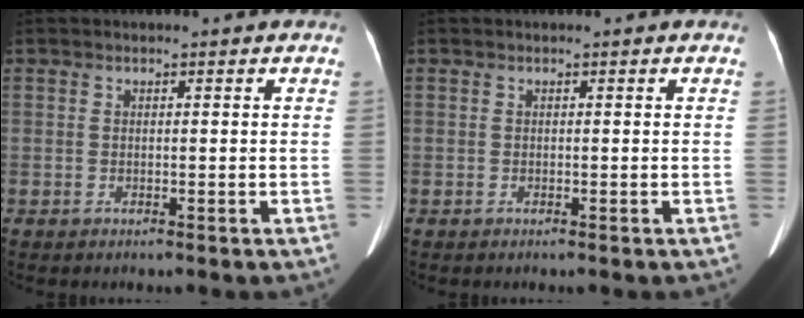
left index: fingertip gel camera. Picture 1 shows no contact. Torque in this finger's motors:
{"motor_torque": [0.03, 0.00, 0.01, 0.01]}